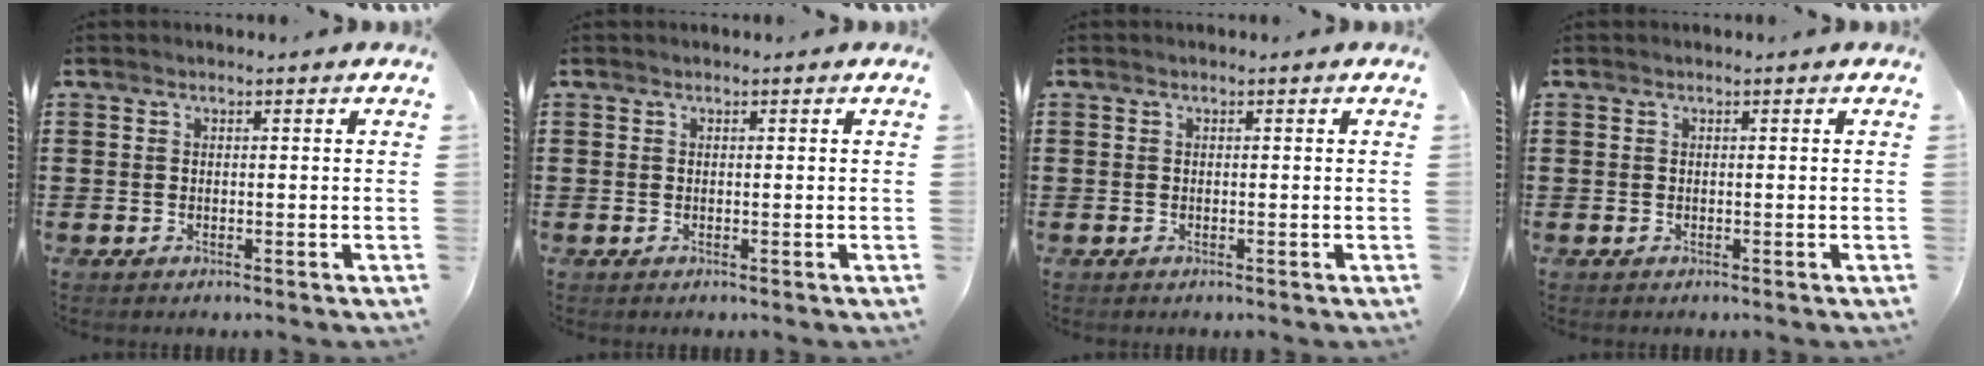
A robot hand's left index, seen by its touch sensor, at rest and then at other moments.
{"total": 0.0}
{"total": 0.0}
{"total": 0.0}